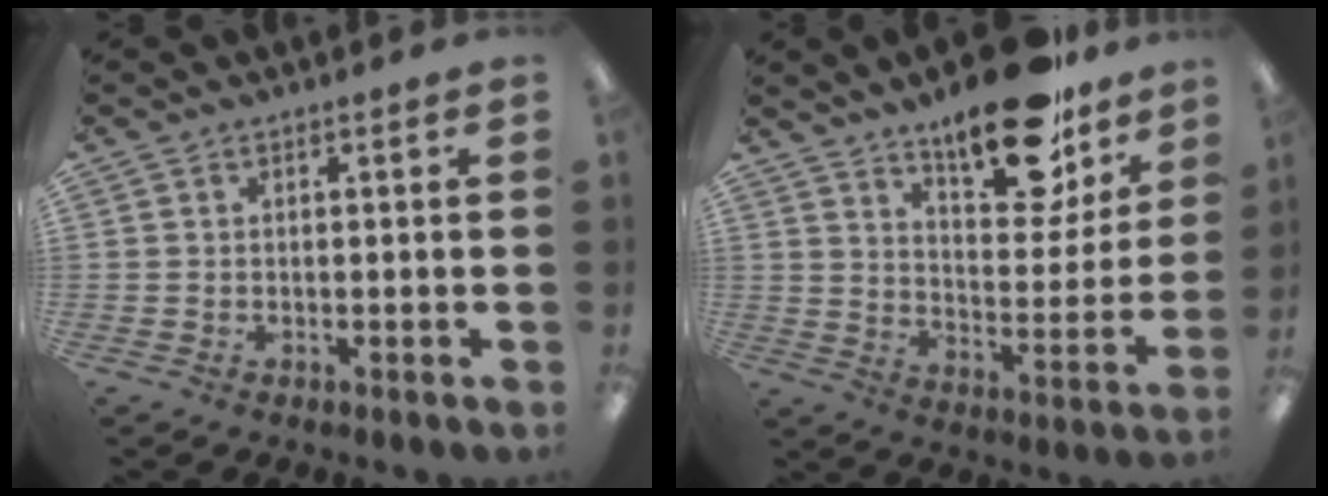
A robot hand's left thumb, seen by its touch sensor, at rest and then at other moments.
{"total": 20.3, "force": [14.9, 8.0, 11.2], "torque": [-0.156, -0.091, 0.247]}